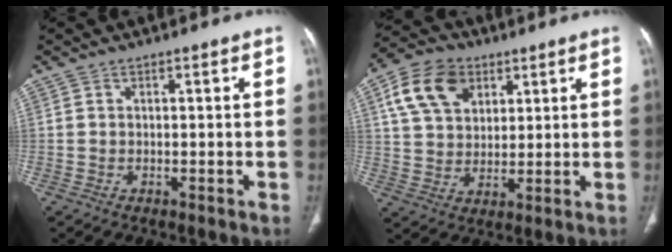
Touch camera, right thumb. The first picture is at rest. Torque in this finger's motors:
{"motor_torque": [-0.50, 0.53, 0.13, -0.05, 0.33]}